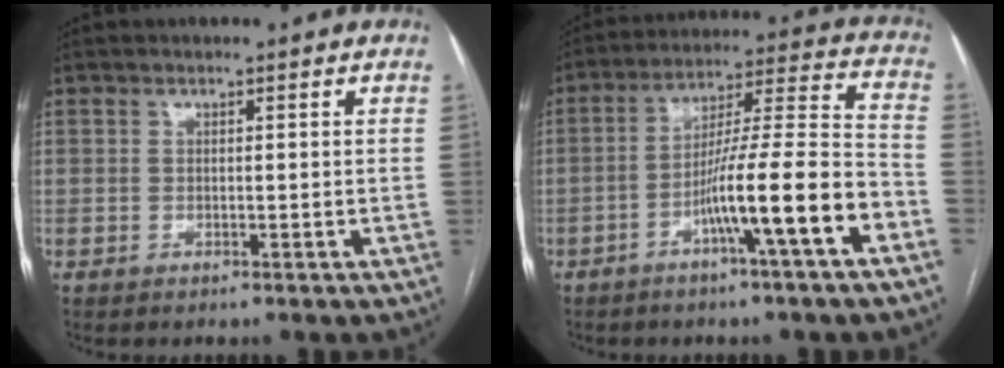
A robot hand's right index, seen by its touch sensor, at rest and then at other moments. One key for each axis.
{"total": 14.2, "fx": -6.3, "fy": -0.7, "fz": 12.7, "tx": -0.211, "ty": 0.009, "tz": -0.105}